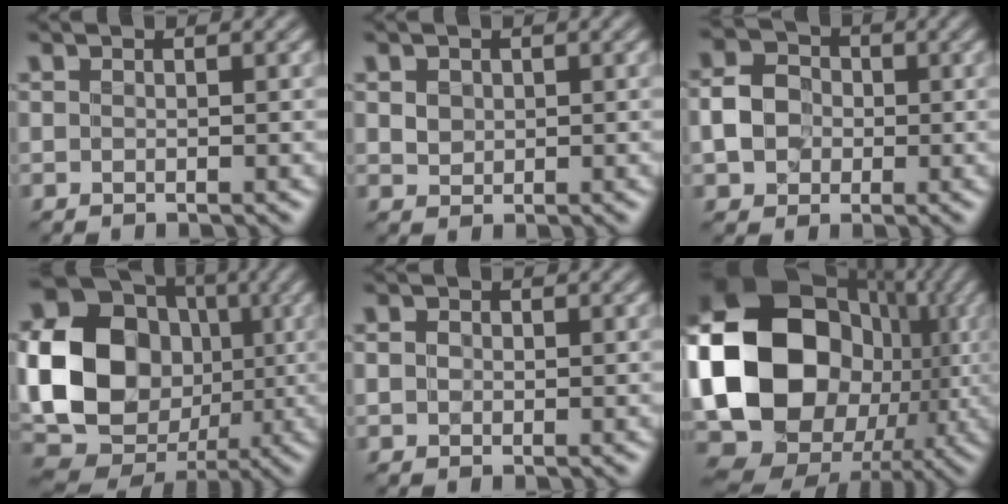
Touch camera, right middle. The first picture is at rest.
{"total": 1.4, "force": [0.4, 1.2, 0.6], "torque": [-0.011, -0.002, 0.012]}
{"total": 3.9, "force": [-0.4, 3.4, 1.9], "torque": [-0.035, 0.005, -0.011]}
{"total": 22.1, "force": [0.6, 19.6, 10.3], "torque": [-0.229, 0.025, -0.028]}
{"total": 1.1, "force": [0.1, 1.0, 0.5], "torque": [-0.008, 0.000, -0.001]}
{"total": 22.7, "force": [-0.5, 19.3, 11.9], "torque": [-0.254, -0.025, -0.035]}